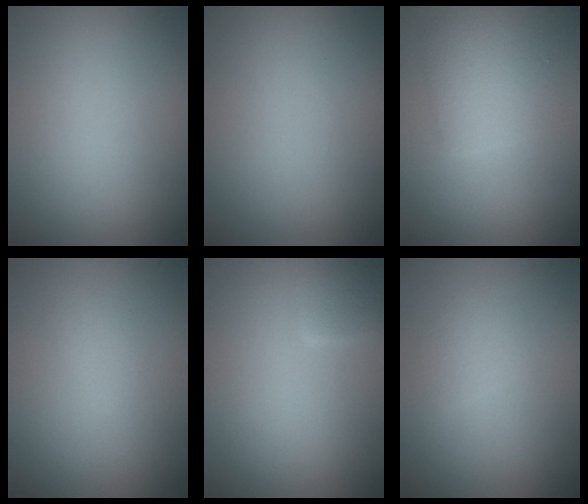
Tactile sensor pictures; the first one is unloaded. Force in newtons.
{"total": 0.0}
{"total": 3.0, "press": 3.0, "slide": 0.1}
{"total": 0.9, "press": 0.9, "slide": 0.1}
{"total": 2.1, "press": 2.1, "slide": 0.1}
{"total": 1.3, "press": 1.3, "slide": 0.2}